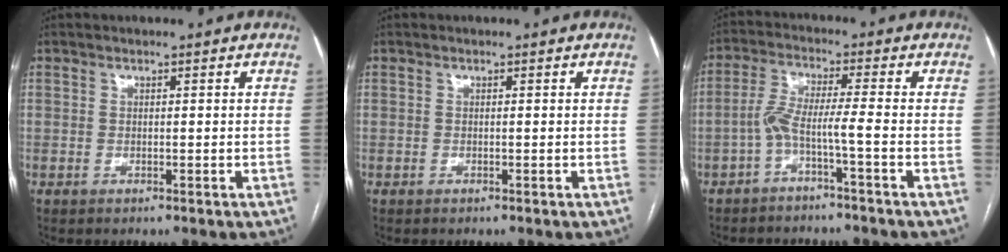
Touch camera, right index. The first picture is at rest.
{"total": 0.0}
{"total": 5.0, "force": [-2.3, -0.8, 4.4], "torque": [-0.088, 0.019, -0.045]}